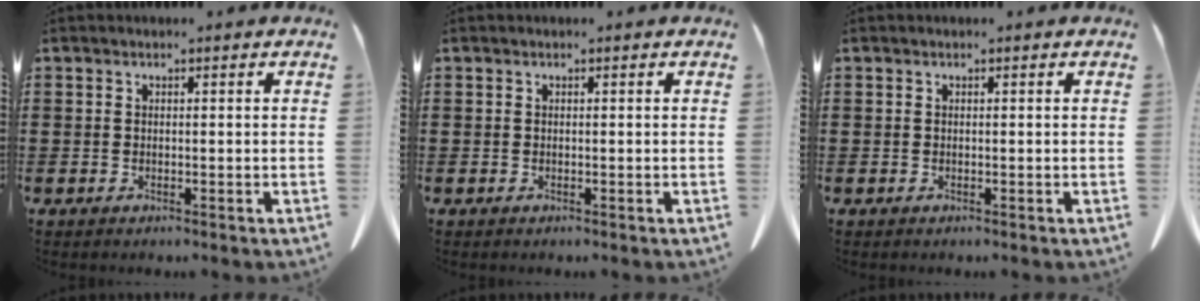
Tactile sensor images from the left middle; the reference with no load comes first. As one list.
[{"total": 0.0}, {"total": 0.0}]